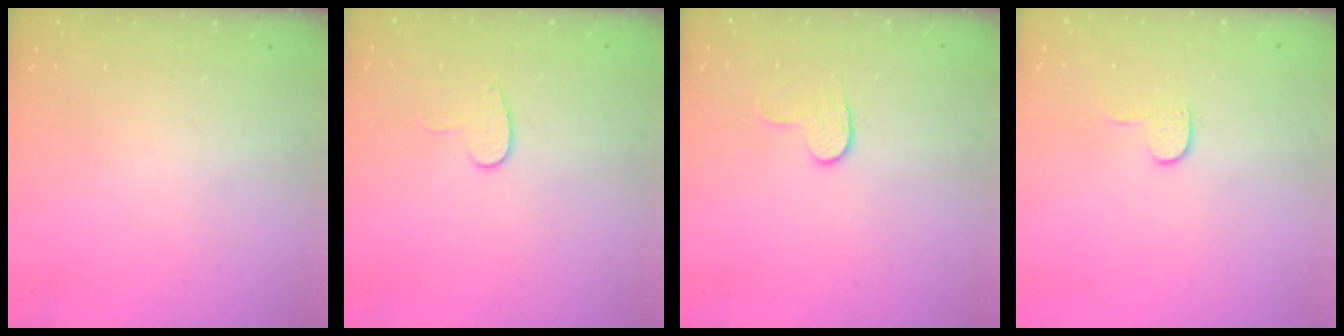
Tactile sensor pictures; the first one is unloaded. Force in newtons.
{"total": 7.7, "press": 7.6, "slide": 0.5}
{"total": 4.1, "press": 4.1, "slide": 0.4}
{"total": 3.9, "press": 3.9, "slide": 0.4}